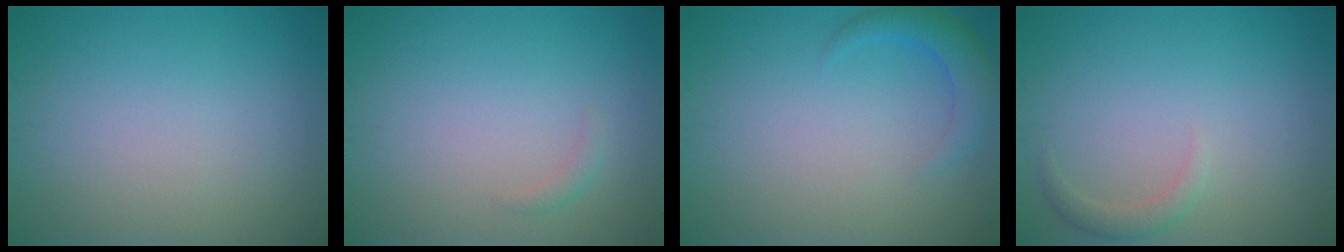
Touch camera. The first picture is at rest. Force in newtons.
{"total": 0.8, "press": 0.8, "slide": 0.0}
{"total": 2.4, "press": 2.4, "slide": 0.2}
{"total": 1.3, "press": 1.3, "slide": 0.1}